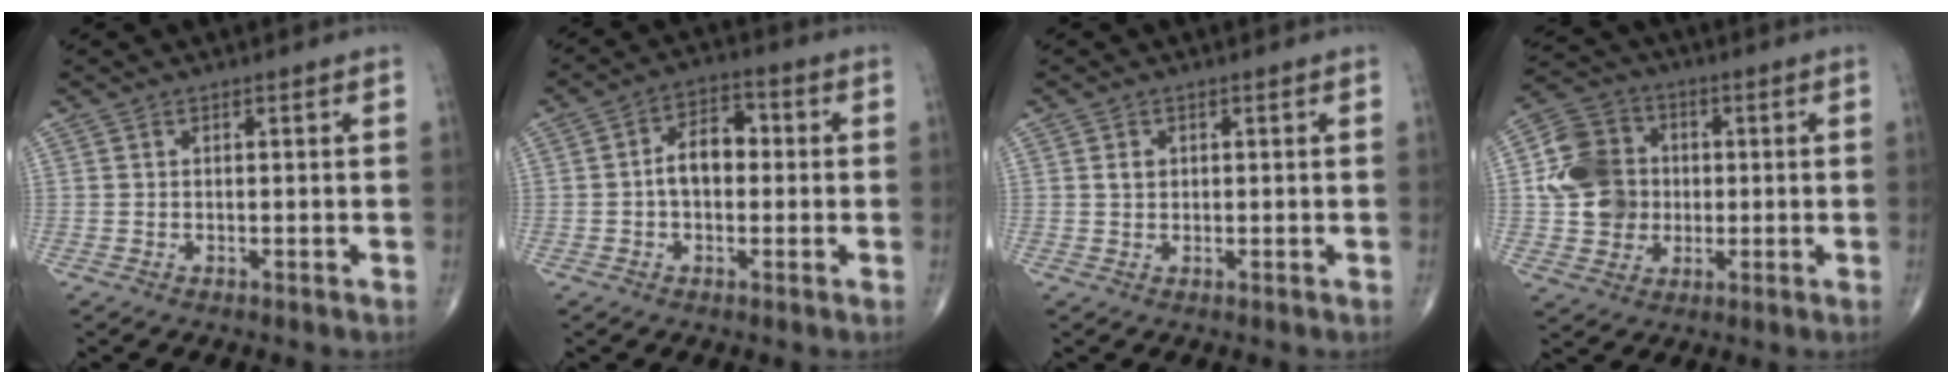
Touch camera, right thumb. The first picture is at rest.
{"total": 7.5, "force": [-0.1, 4.9, 5.7], "torque": [-0.079, 0.027, -0.011]}
{"total": 1.6, "force": [0.4, 1.3, 0.9], "torque": [-0.011, 0.001, 0.009]}
{"total": 12.4, "force": [0.5, 10.9, 6.0], "torque": [-0.089, 0.016, 0.005]}